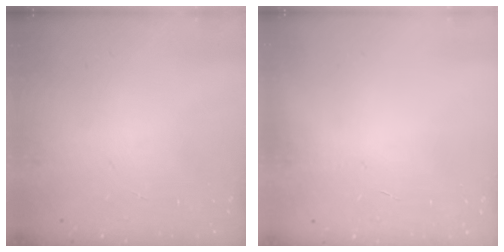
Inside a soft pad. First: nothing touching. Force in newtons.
{"total": 0.6, "press": 0.6, "slide": 0.2}